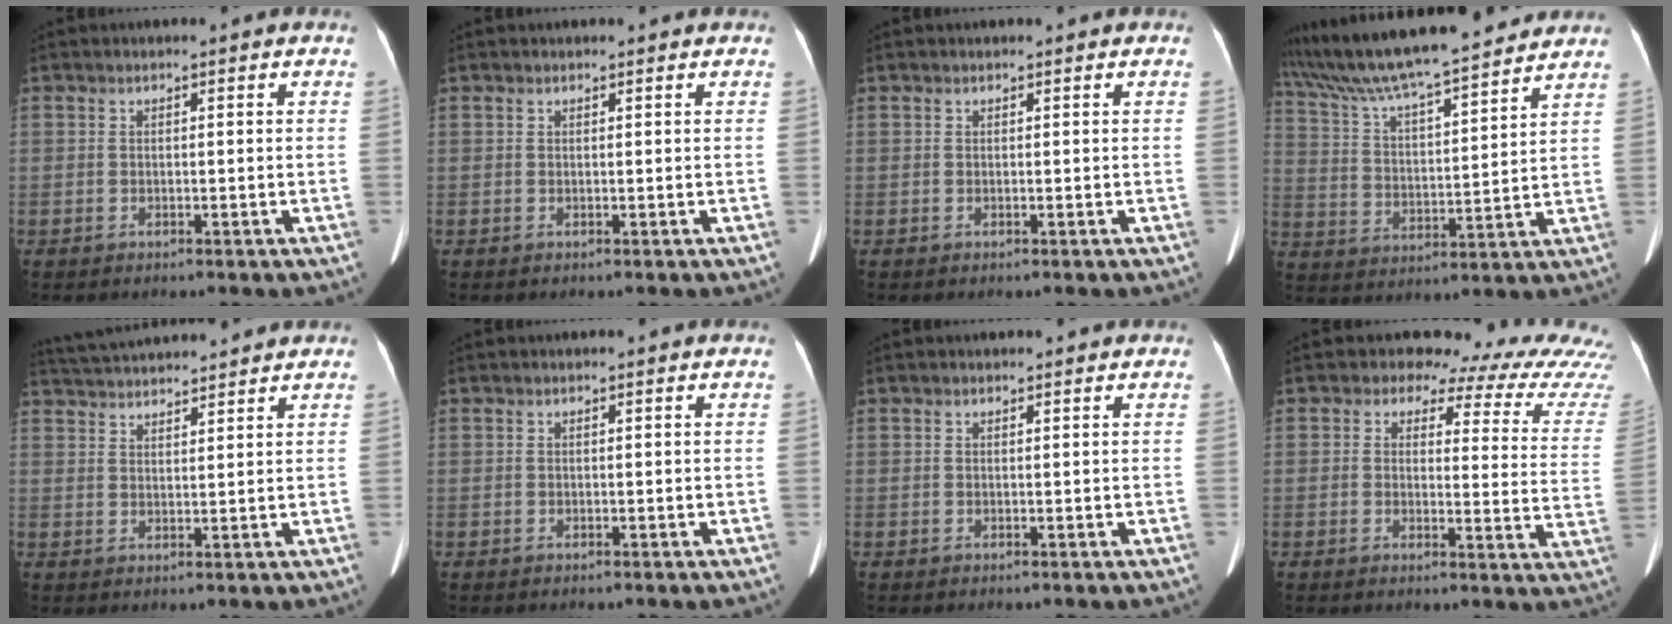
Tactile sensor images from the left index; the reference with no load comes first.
{"total": 1.4, "force": [1.3, 0.2, 0.4], "torque": [-0.010, 0.003, 0.014]}
{"total": 1.0, "force": [0.9, 0.1, 0.4], "torque": [-0.008, 0.002, 0.011]}
{"total": 20.5, "force": [18.2, 1.6, 9.3], "torque": [-0.165, 0.020, 0.291]}
{"total": 11.6, "force": [10.9, 0.7, 3.8], "torque": [-0.076, 0.027, 0.171]}
{"total": 0.0}
{"total": 1.7, "force": [1.5, 0.4, 0.6], "torque": [-0.009, 0.005, 0.015]}
{"total": 14.0, "force": [12.3, 5.6, 3.5], "torque": [0.001, -0.058, 0.097]}